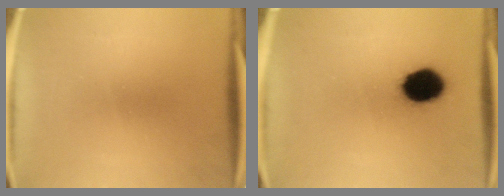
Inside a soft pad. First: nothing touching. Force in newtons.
{"total": 12.4}